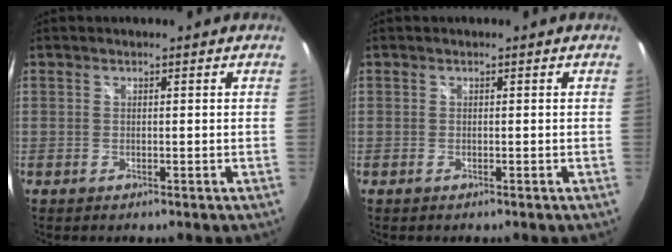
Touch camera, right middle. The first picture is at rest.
{"total": 0.0}